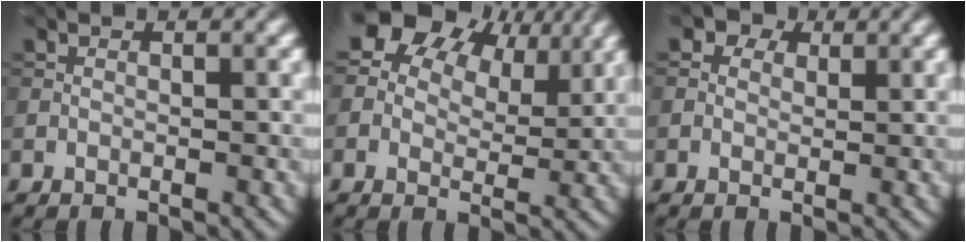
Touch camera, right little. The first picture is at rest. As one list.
[{"total": 11.6, "force": [6.6, 7.1, 6.4], "torque": [-0.110, 0.027, 0.088]}, {"total": 3.0, "force": [1.8, 2.1, 1.3], "torque": [-0.024, -0.005, 0.013]}]